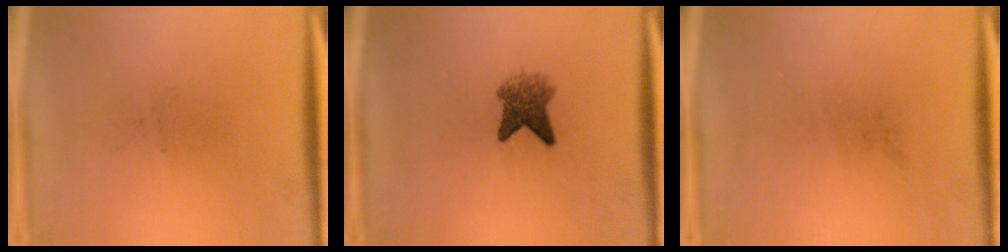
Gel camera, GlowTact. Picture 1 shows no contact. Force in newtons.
{"total": 4.2}
{"total": 0.0}